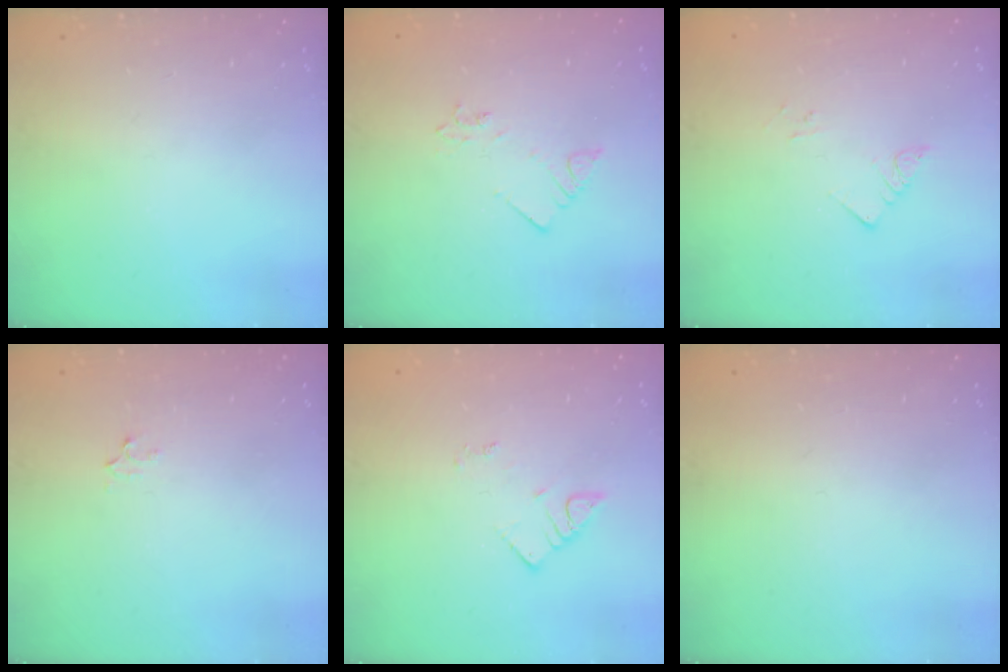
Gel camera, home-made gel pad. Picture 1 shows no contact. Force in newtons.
{"total": 2.1, "press": 2.1, "slide": 0.4}
{"total": 3.3, "press": 3.3, "slide": 0.2}
{"total": 3.0, "press": 3.0, "slide": 0.5}
{"total": 2.7, "press": 2.7, "slide": 0.4}
{"total": 0.7, "press": 0.6, "slide": 0.1}